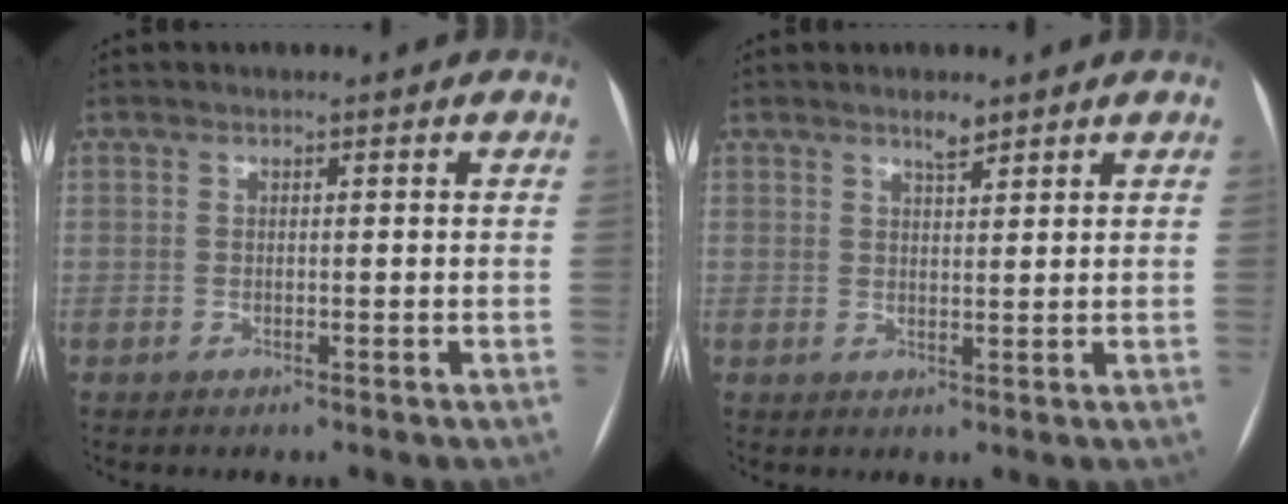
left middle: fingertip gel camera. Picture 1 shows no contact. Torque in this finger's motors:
{"motor_torque": [0.00, 0.00, 0.00, 0.00]}